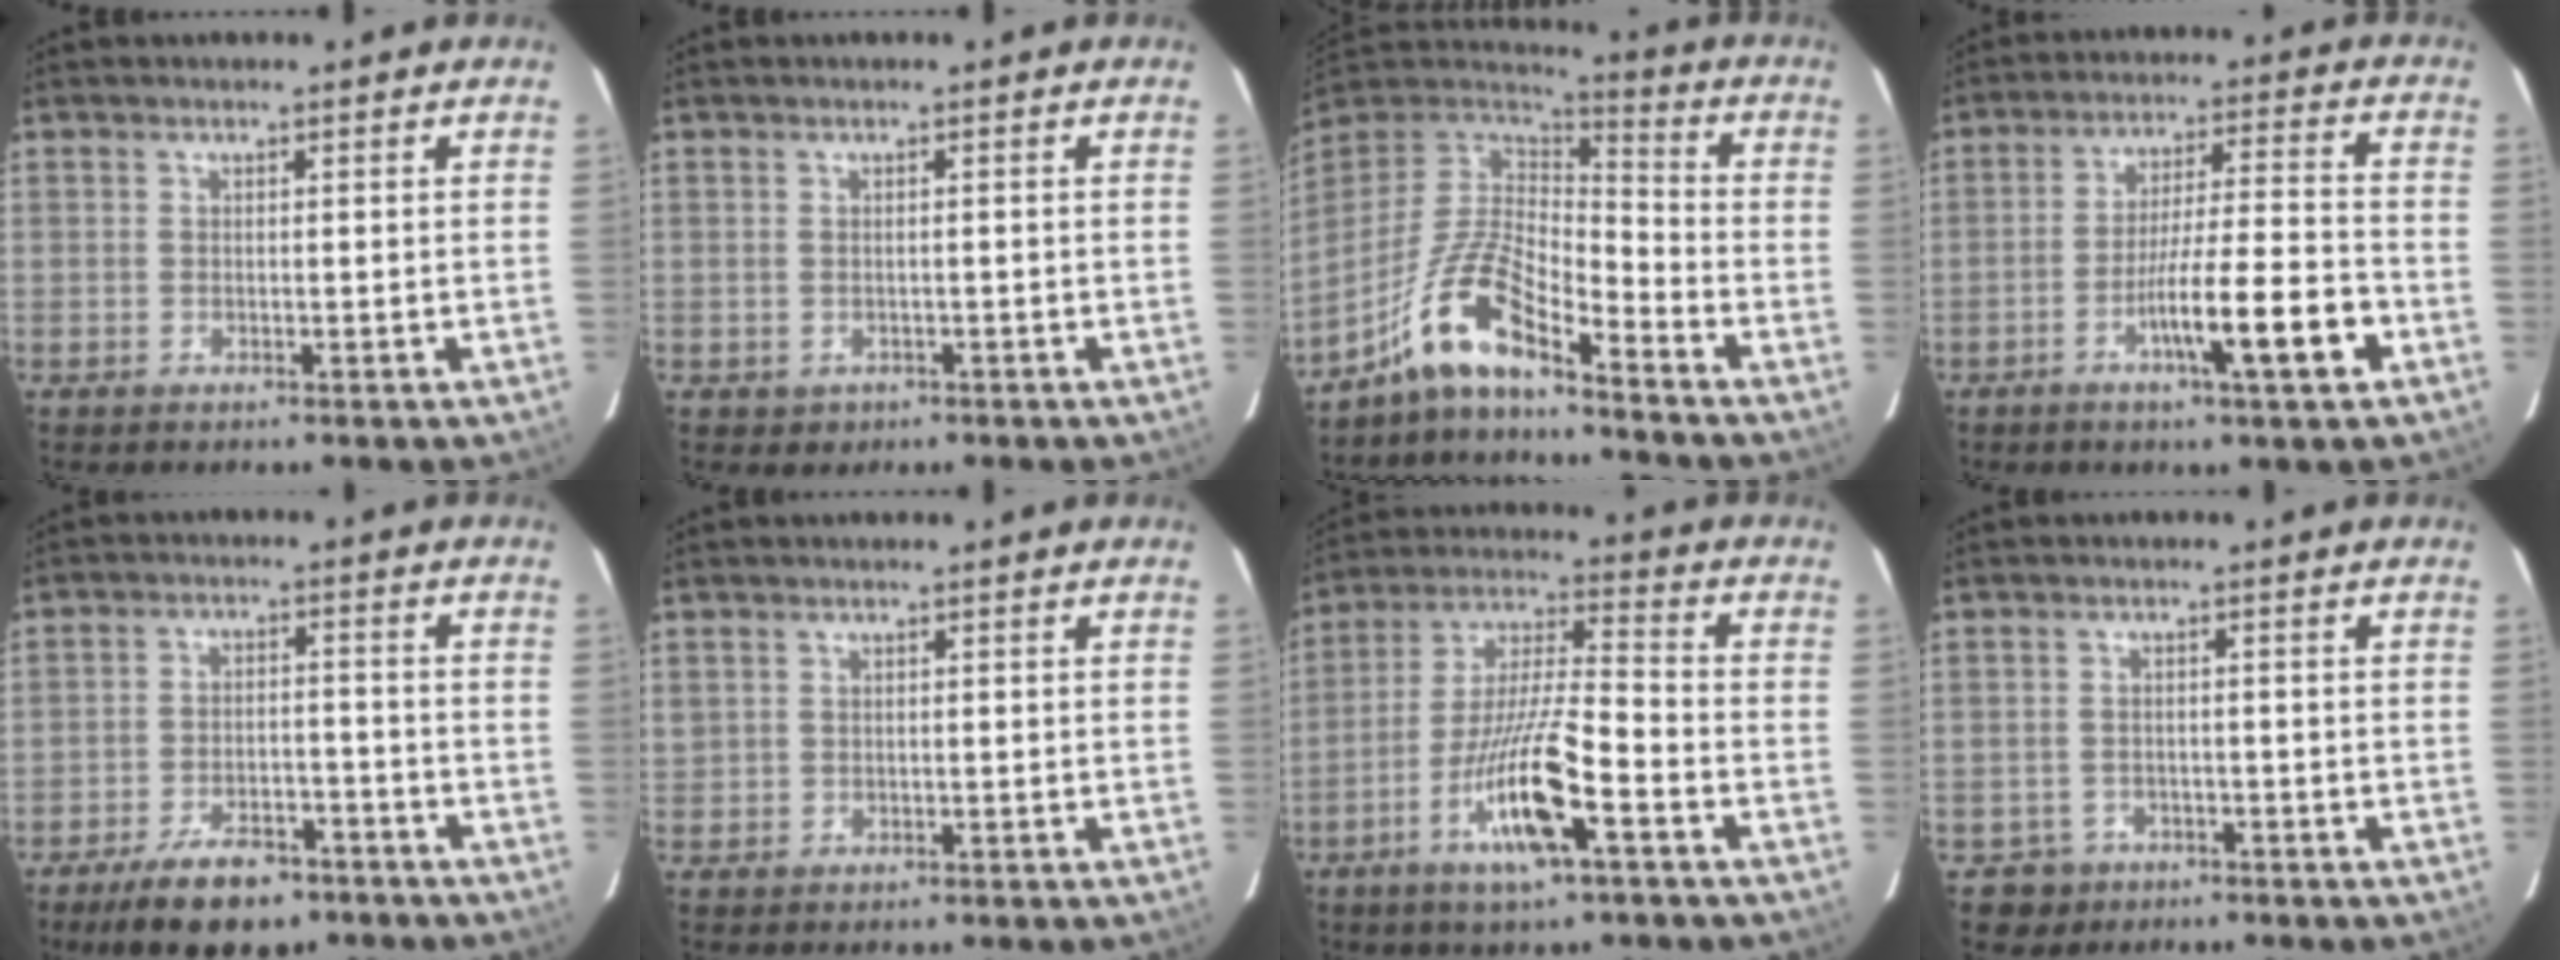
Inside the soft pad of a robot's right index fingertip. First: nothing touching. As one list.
[{"total": 1.3, "force": [-0.5, 1.1, 0.3], "torque": [-0.003, 0.003, -0.001]}, {"total": 10.9, "force": [-7.9, 2.4, 7.1], "torque": [-0.157, 0.024, -0.151]}, {"total": 11.3, "force": [-4.9, 0.2, 10.2], "torque": [-0.168, 0.000, -0.080]}, {"total": 9.6, "force": [-6.9, 4.0, 5.3], "torque": [-0.091, -0.005, -0.116]}, {"total": 1.2, "force": [0.5, 1.1, 0.2], "torque": [0.000, 0.011, 0.010]}, {"total": 13.4, "force": [-5.9, 1.4, 11.9], "torque": [-0.229, -0.008, -0.109]}, {"total": 3.5, "force": [-1.7, 3.0, -0.5], "torque": [0.011, 0.012, -0.026]}]